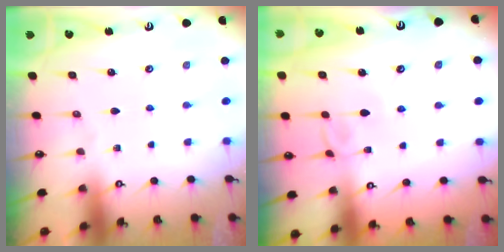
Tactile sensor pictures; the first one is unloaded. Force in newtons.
{"total": 3.8, "press": 3.8, "slide": 0.2}